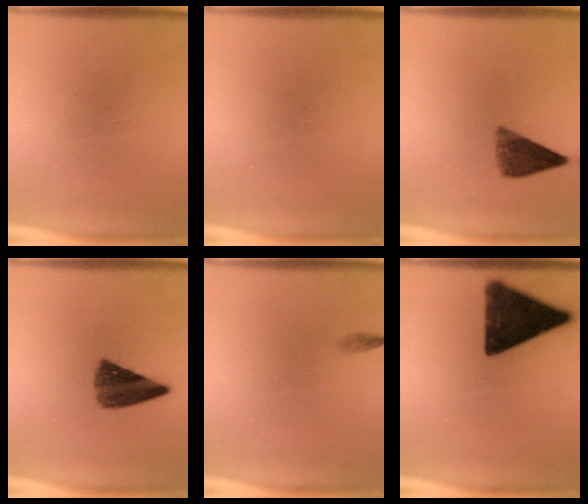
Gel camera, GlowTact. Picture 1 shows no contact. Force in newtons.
{"total": 0.0}
{"total": 6.4}
{"total": 8.0}
{"total": 0.6}
{"total": 14.6}